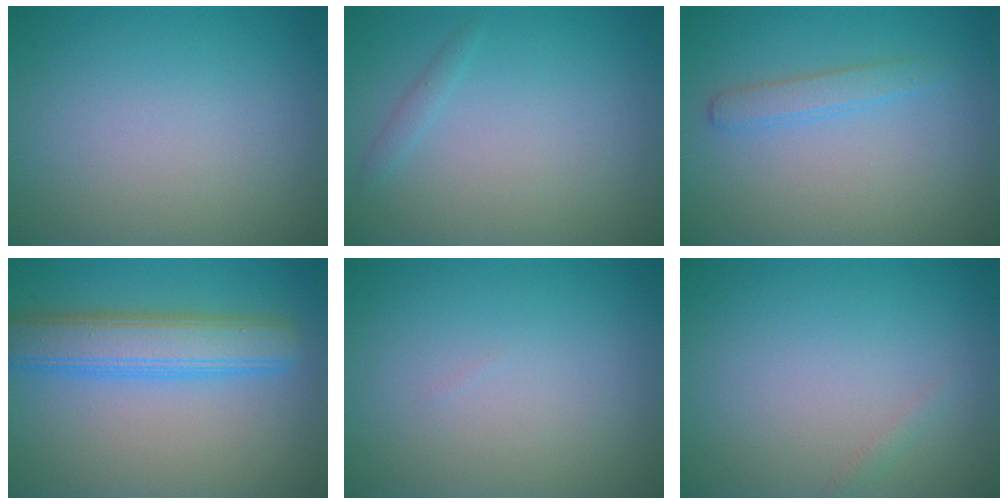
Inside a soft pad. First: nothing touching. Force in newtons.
{"total": 0.8, "press": 0.8, "slide": 0.1}
{"total": 1.7, "press": 1.7, "slide": 0.1}
{"total": 5.7, "press": 5.7, "slide": 0.2}
{"total": 0.0}
{"total": 0.6, "press": 0.6, "slide": 0.0}